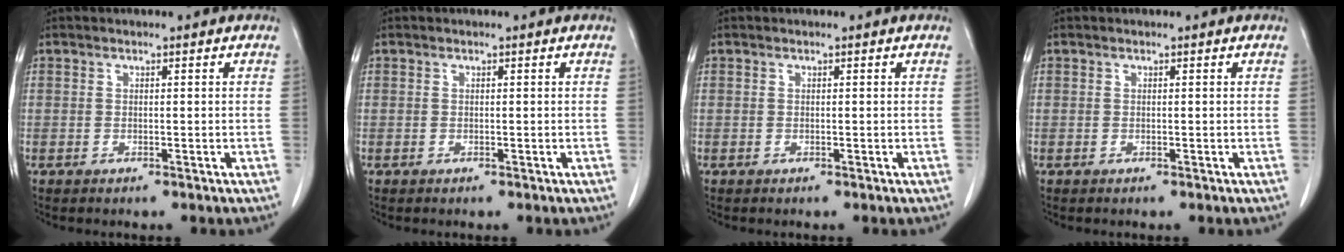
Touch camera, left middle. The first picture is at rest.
{"total": 0.0}
{"total": 0.0}
{"total": 0.0}